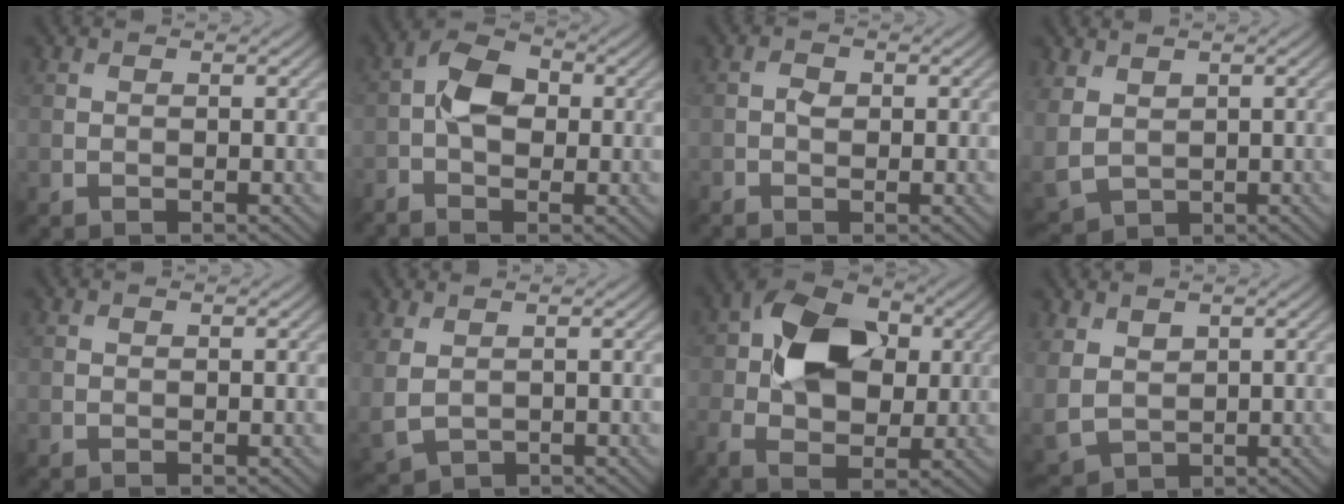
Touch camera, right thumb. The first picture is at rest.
{"total": 5.6, "force": [-0.9, 3.4, 4.4], "torque": [-0.089, 0.011, -0.028]}
{"total": 1.5, "force": [-0.2, 1.0, 1.1], "torque": [-0.022, 0.001, -0.008]}
{"total": 4.6, "force": [1.7, 3.3, 2.7], "torque": [-0.095, -0.009, 0.044]}
{"total": 0.0}
{"total": 3.4, "force": [0.9, 2.2, 2.4], "torque": [-0.077, -0.005, 0.024]}
{"total": 12.8, "force": [1.0, 8.3, 9.7], "torque": [-0.197, 0.015, 0.006]}
{"total": 5.1, "force": [2.0, 3.7, 2.9], "torque": [-0.101, -0.008, 0.051]}